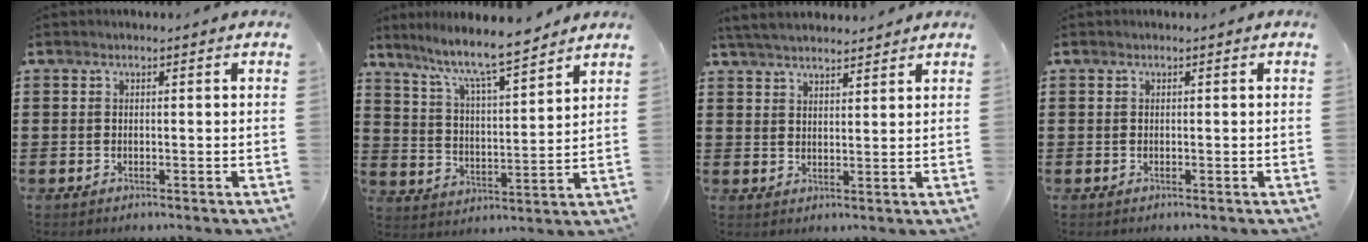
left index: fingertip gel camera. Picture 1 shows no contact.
{"total": 7.6, "force": [6.6, 0.3, 3.8], "torque": [-0.099, -0.040, 0.109]}
{"total": 4.2, "force": [4.0, 0.6, 1.1], "torque": [-0.035, -0.004, 0.074]}
{"total": 0.0}